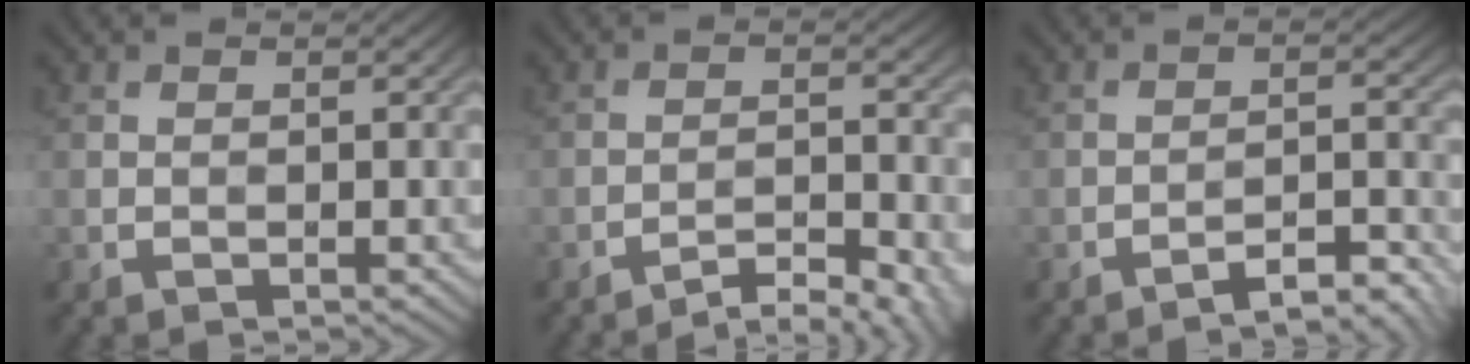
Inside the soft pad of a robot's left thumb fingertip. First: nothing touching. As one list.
[{"total": 6.3, "force": [-4.9, 1.3, 3.7], "torque": [-0.057, 0.011, -0.072]}, {"total": 5.0, "force": [-4.2, 0.6, 2.6], "torque": [-0.038, 0.015, -0.063]}]